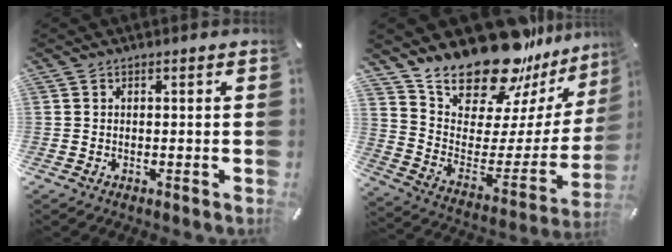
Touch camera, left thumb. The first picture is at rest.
{"total": 22.1, "force": [19.4, 8.6, 6.0], "torque": [-0.092, -0.166, 0.344]}